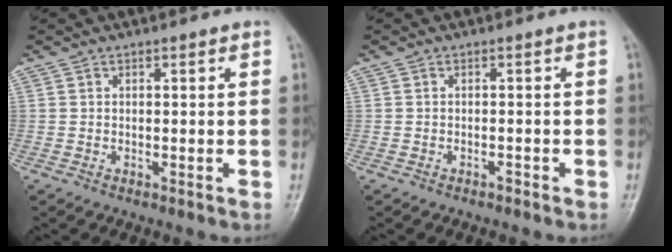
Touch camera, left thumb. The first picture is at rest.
{"total": 0.6, "force": [-0.6, 0.1, 0.1], "torque": [-0.001, 0.001, -0.010]}